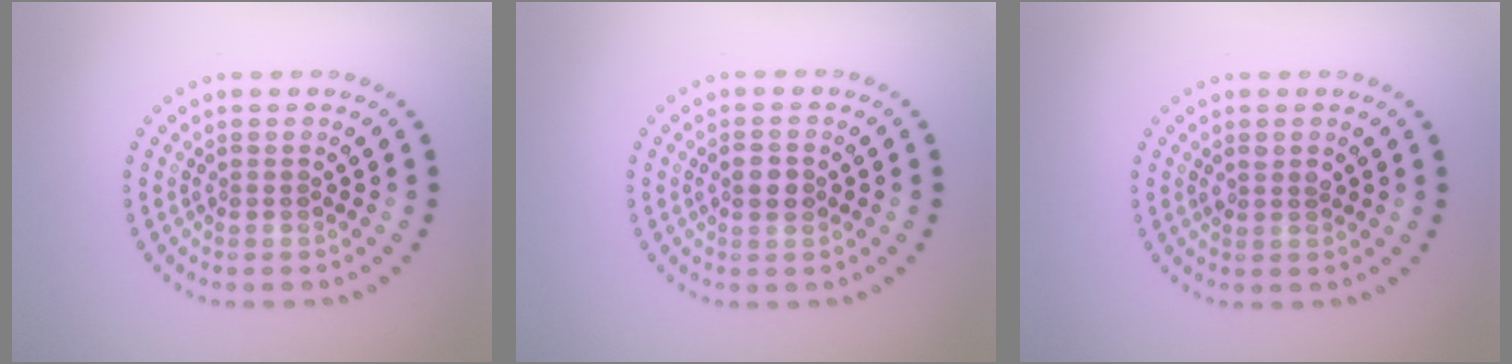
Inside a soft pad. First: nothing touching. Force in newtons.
{"total": 1.7, "press": 1.7, "slide": 0.2}
{"total": 1.0, "press": 1.0, "slide": 0.2}